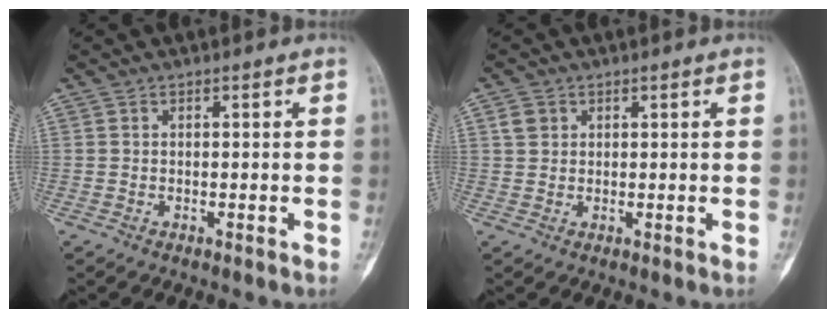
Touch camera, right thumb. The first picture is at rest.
{"total": 2.3, "force": [0.9, 2.0, 0.9], "torque": [-0.010, -0.001, 0.017]}